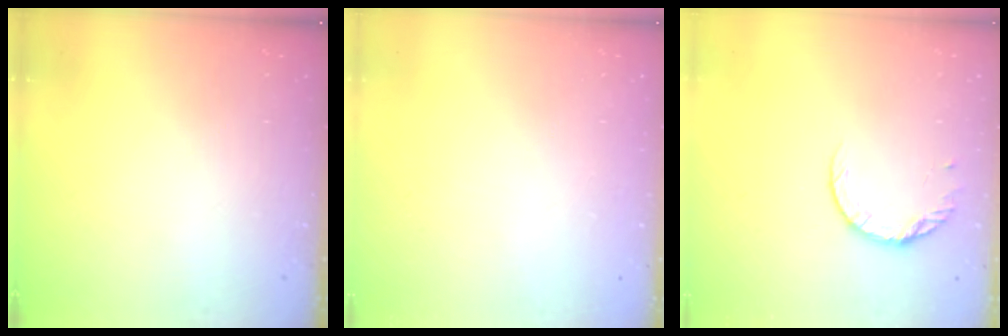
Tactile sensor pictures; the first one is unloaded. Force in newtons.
{"total": 2.5, "press": 2.5, "slide": 0.2}
{"total": 7.9, "press": 7.8, "slide": 0.9}